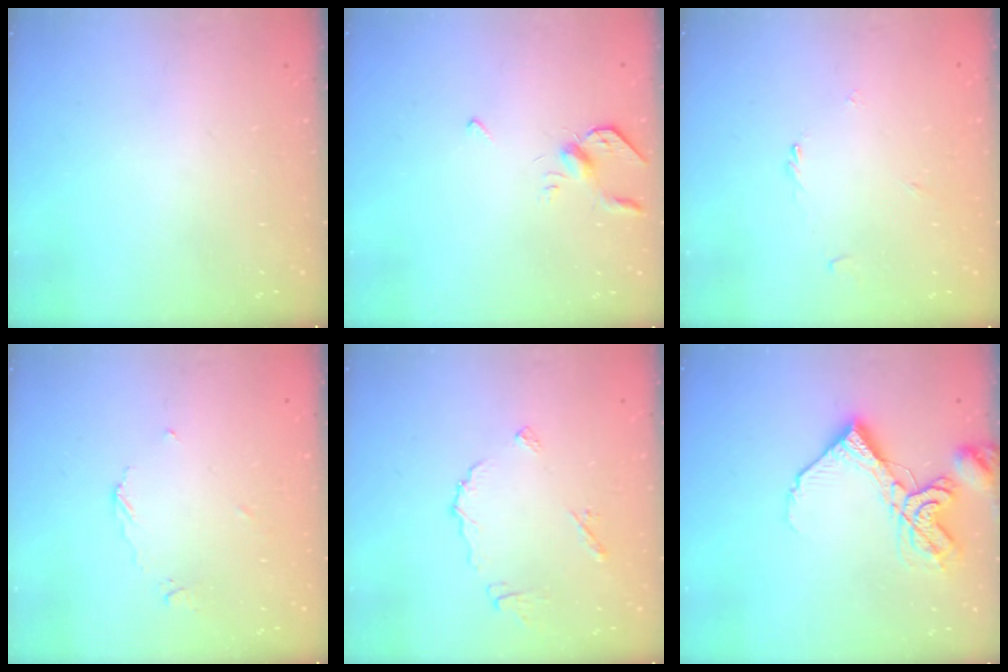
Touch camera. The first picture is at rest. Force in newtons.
{"total": 4.1, "press": 4.0, "slide": 0.9}
{"total": 1.2, "press": 1.2, "slide": 0.4}
{"total": 4.3, "press": 4.3, "slide": 0.6}
{"total": 7.8, "press": 7.8, "slide": 0.4}
{"total": 12.1, "press": 12.0, "slide": 1.3}